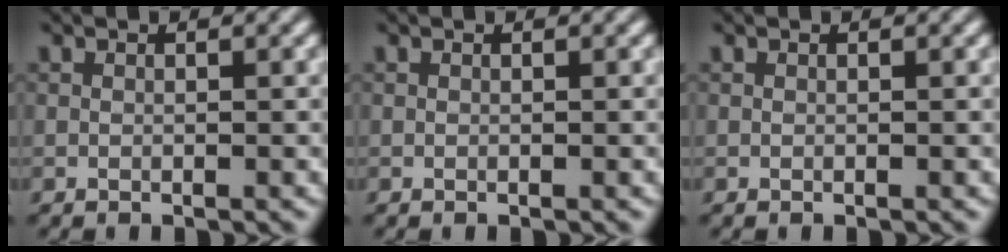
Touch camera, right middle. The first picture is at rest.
{"total": 0.0}
{"total": 0.0}